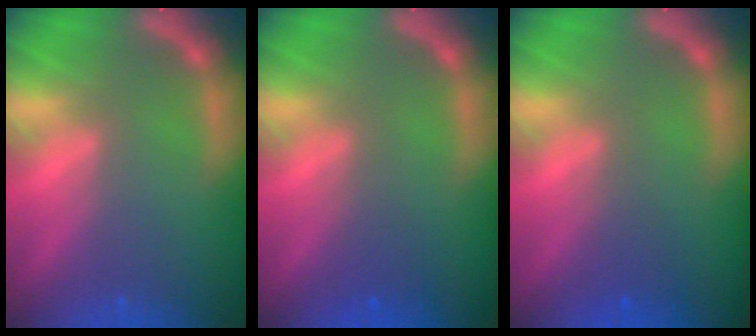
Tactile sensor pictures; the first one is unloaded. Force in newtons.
{"total": 1.4}
{"total": 1.4}